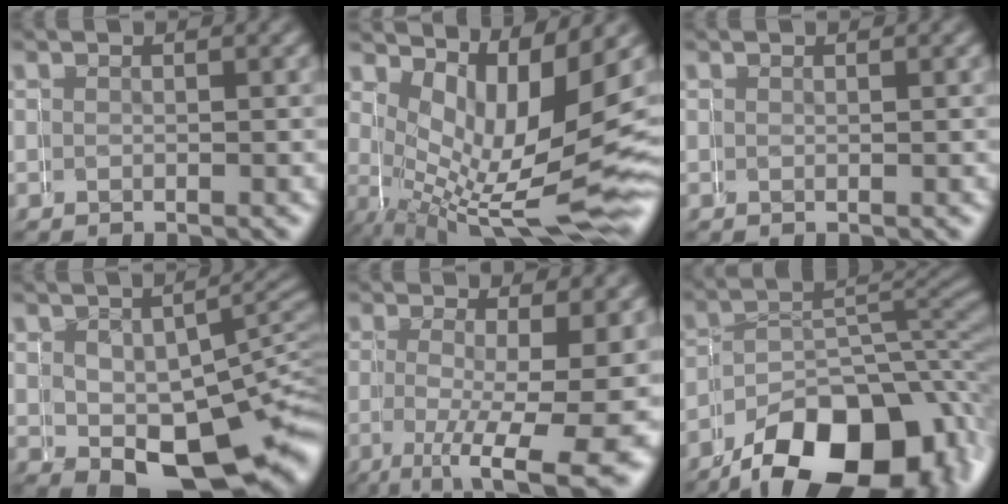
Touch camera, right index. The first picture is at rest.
{"total": 7.9, "force": [0.3, 2.6, 7.5], "torque": [-0.128, -0.047, 0.032]}
{"total": 0.0}
{"total": 8.9, "force": [-2.7, 5.1, 6.8], "torque": [-0.084, -0.043, -0.013]}
{"total": 6.3, "force": [-2.0, 1.1, 5.9], "torque": [-0.106, -0.034, -0.010]}
{"total": 13.0, "force": [-6.4, 6.6, 9.2], "torque": [-0.114, -0.035, -0.084]}